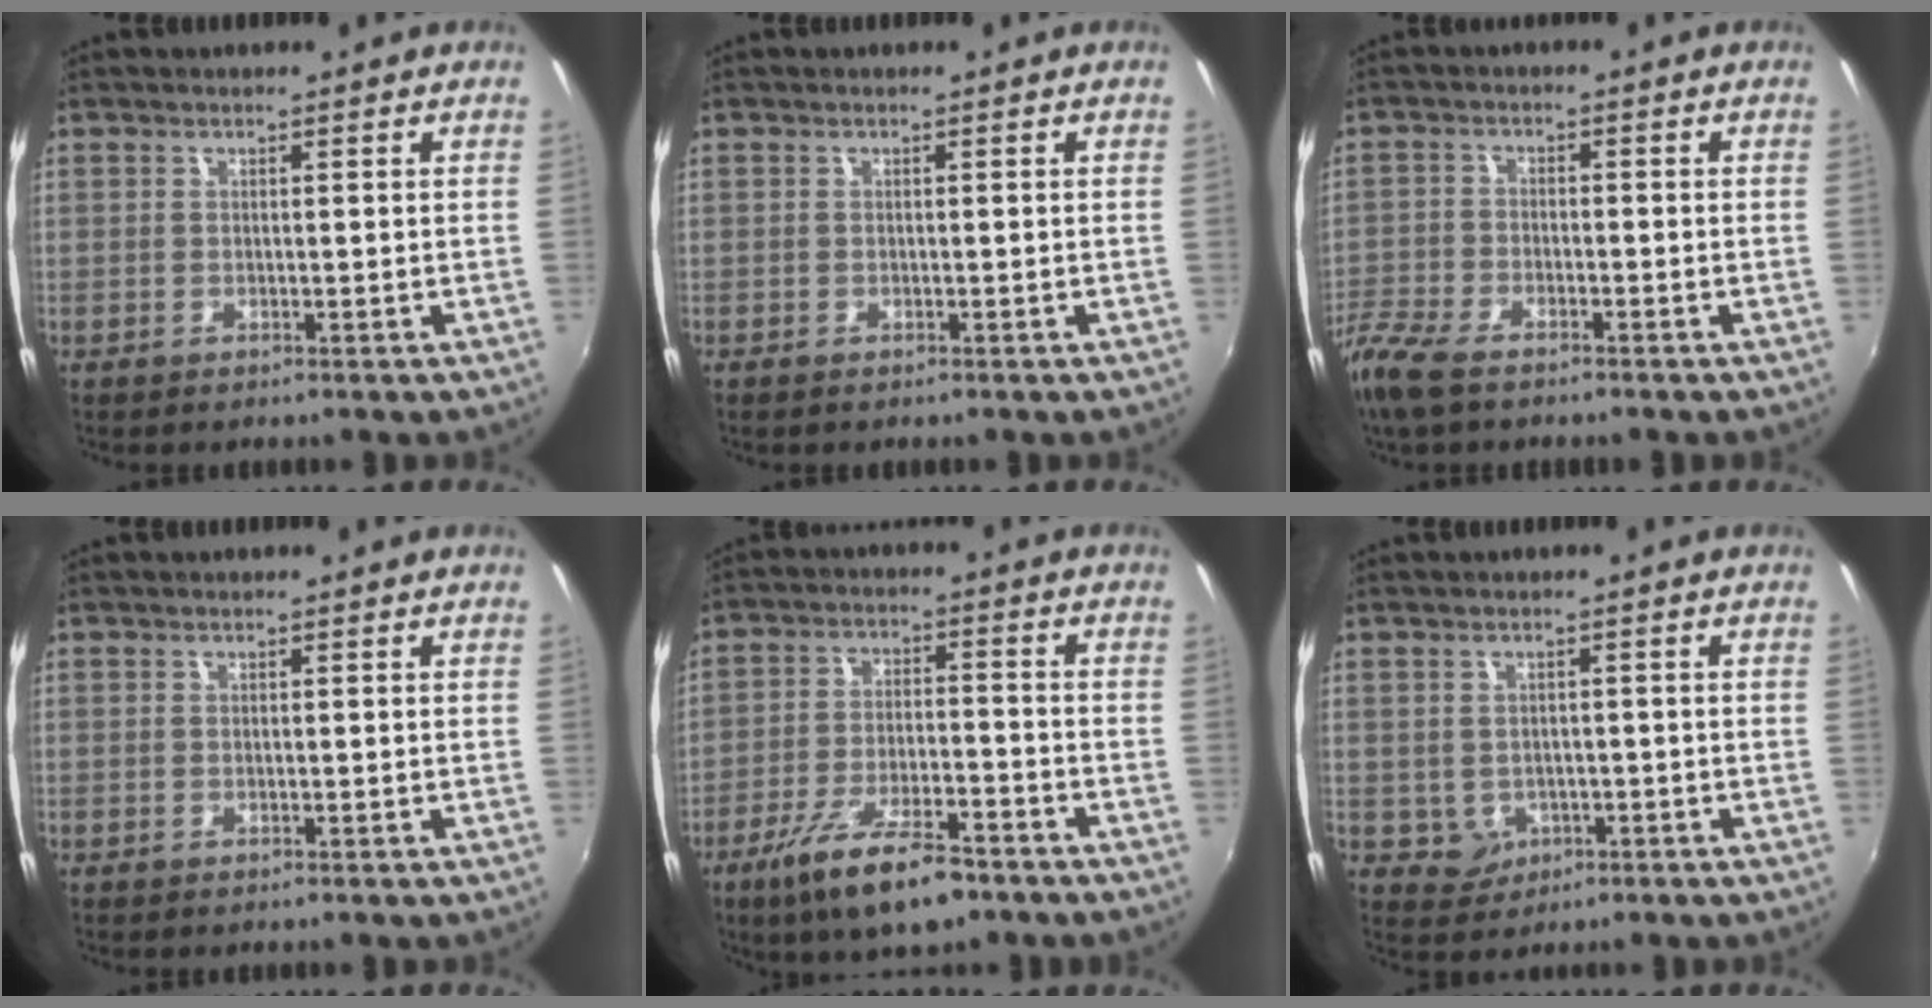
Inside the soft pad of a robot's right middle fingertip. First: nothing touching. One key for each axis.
{"total": 0.0}
{"total": 9.7, "fx": -7.5, "fy": 3.4, "fz": 5.1, "tx": -0.139, "ty": -0.028, "tz": -0.151}
{"total": 0.0}
{"total": 12.6, "fx": -8.5, "fy": 3.7, "fz": 8.5, "tx": -0.176, "ty": -0.021, "tz": -0.145}
{"total": 3.7, "fx": -0.8, "fy": 3.5, "fz": 1.0, "tx": -0.027, "ty": 0.002, "tz": -0.001}